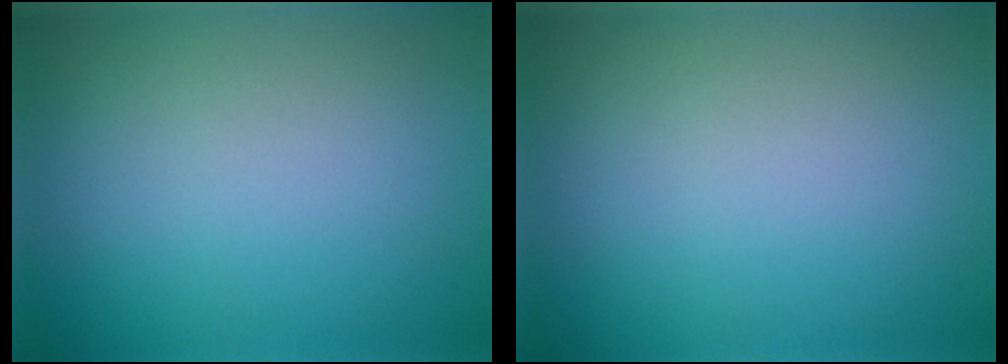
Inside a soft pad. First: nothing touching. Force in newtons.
{"total": 0.0}